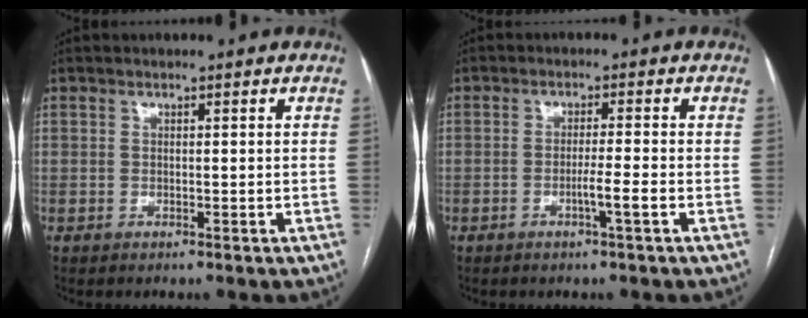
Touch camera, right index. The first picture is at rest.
{"total": 3.0, "force": [-1.3, -0.5, 2.7], "torque": [-0.044, -0.003, -0.025]}